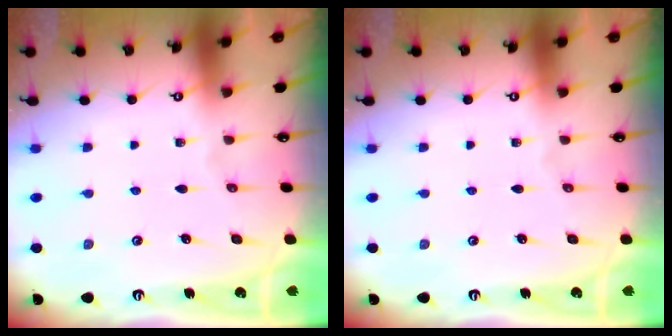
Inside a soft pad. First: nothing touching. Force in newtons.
{"total": 0.0}